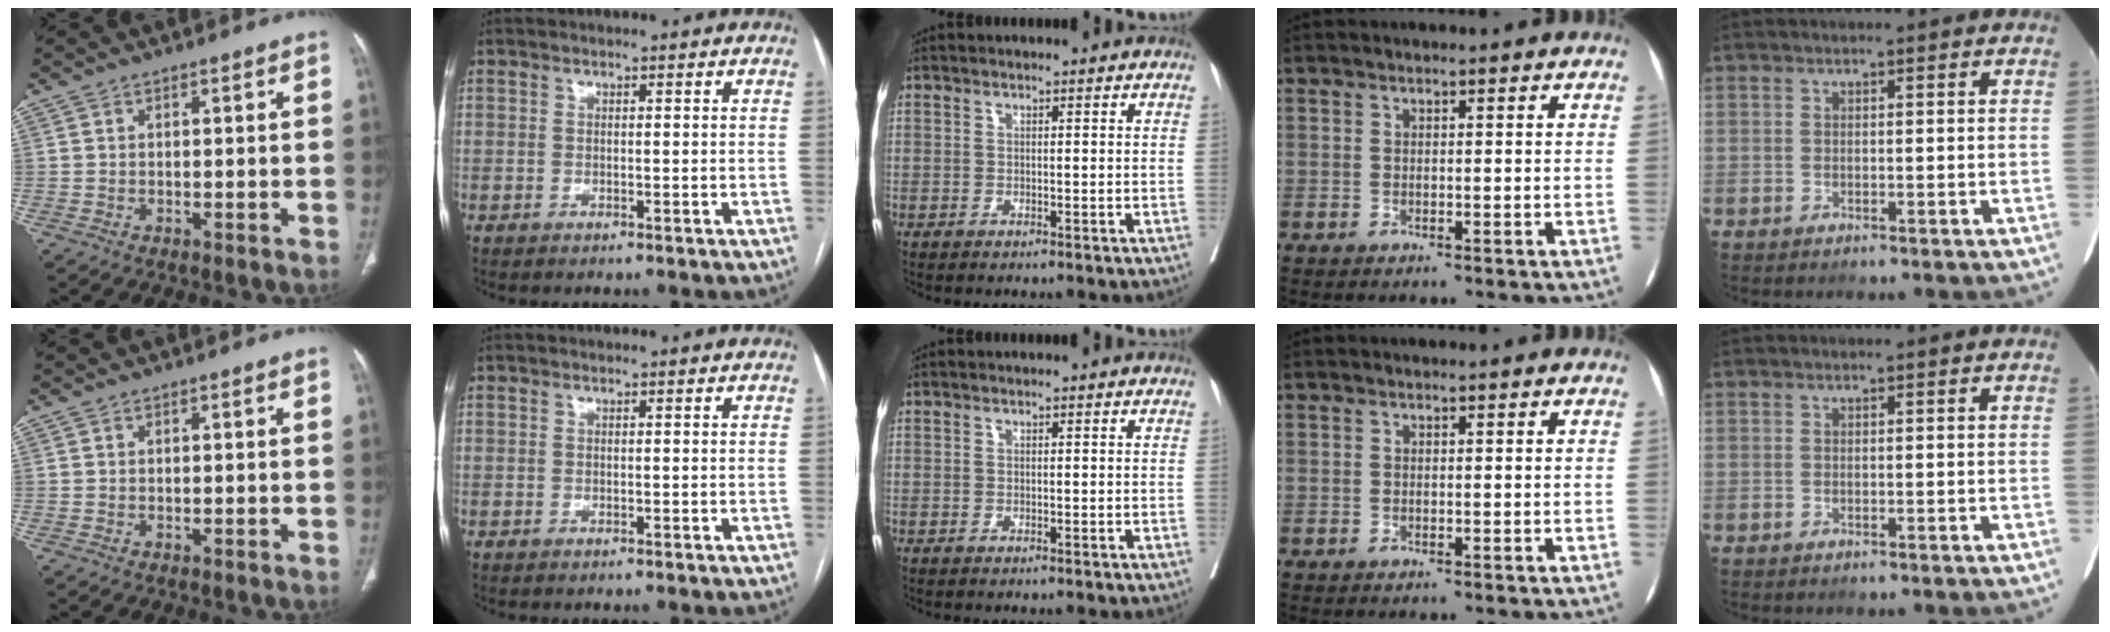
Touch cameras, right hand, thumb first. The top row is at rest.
{}